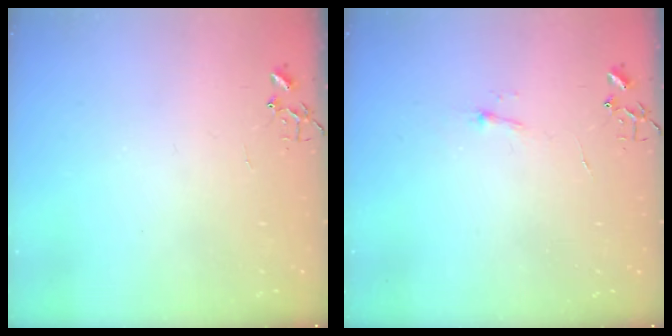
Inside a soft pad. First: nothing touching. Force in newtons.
{"total": 4.5, "press": 4.5, "slide": 0.6}